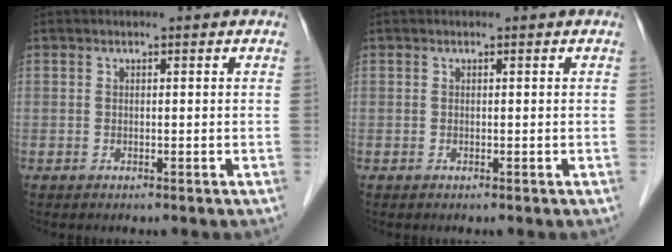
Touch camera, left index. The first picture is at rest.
{"total": 0.0}